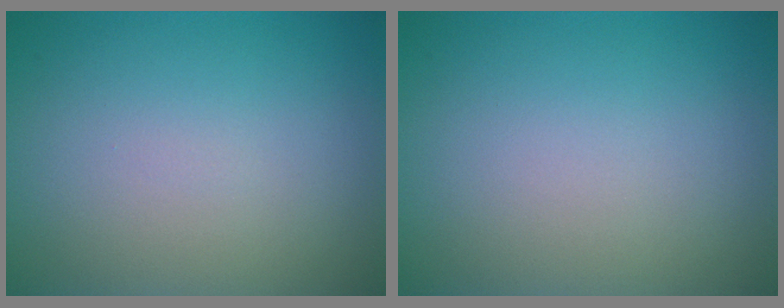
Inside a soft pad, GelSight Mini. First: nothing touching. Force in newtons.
{"total": 0.0}